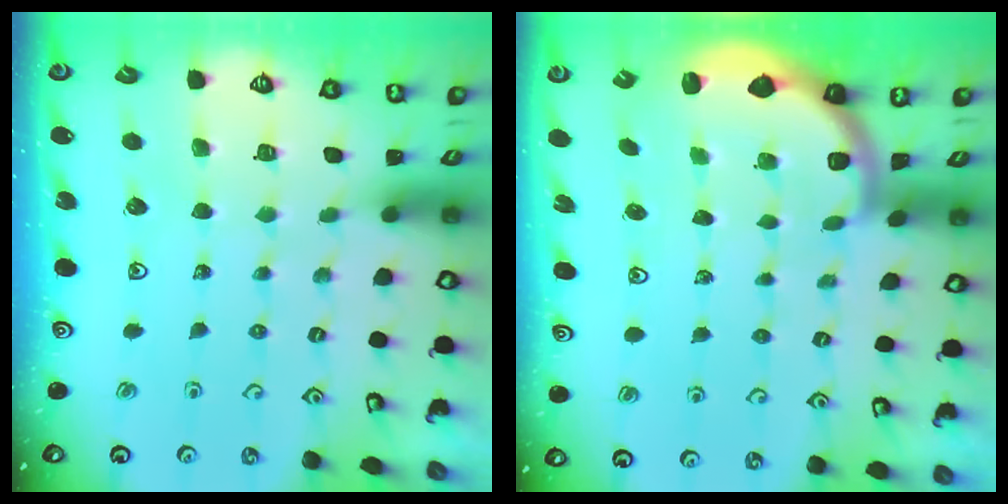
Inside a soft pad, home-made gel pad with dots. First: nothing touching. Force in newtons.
{"total": 2.0, "press": 2.0, "slide": 0.5}